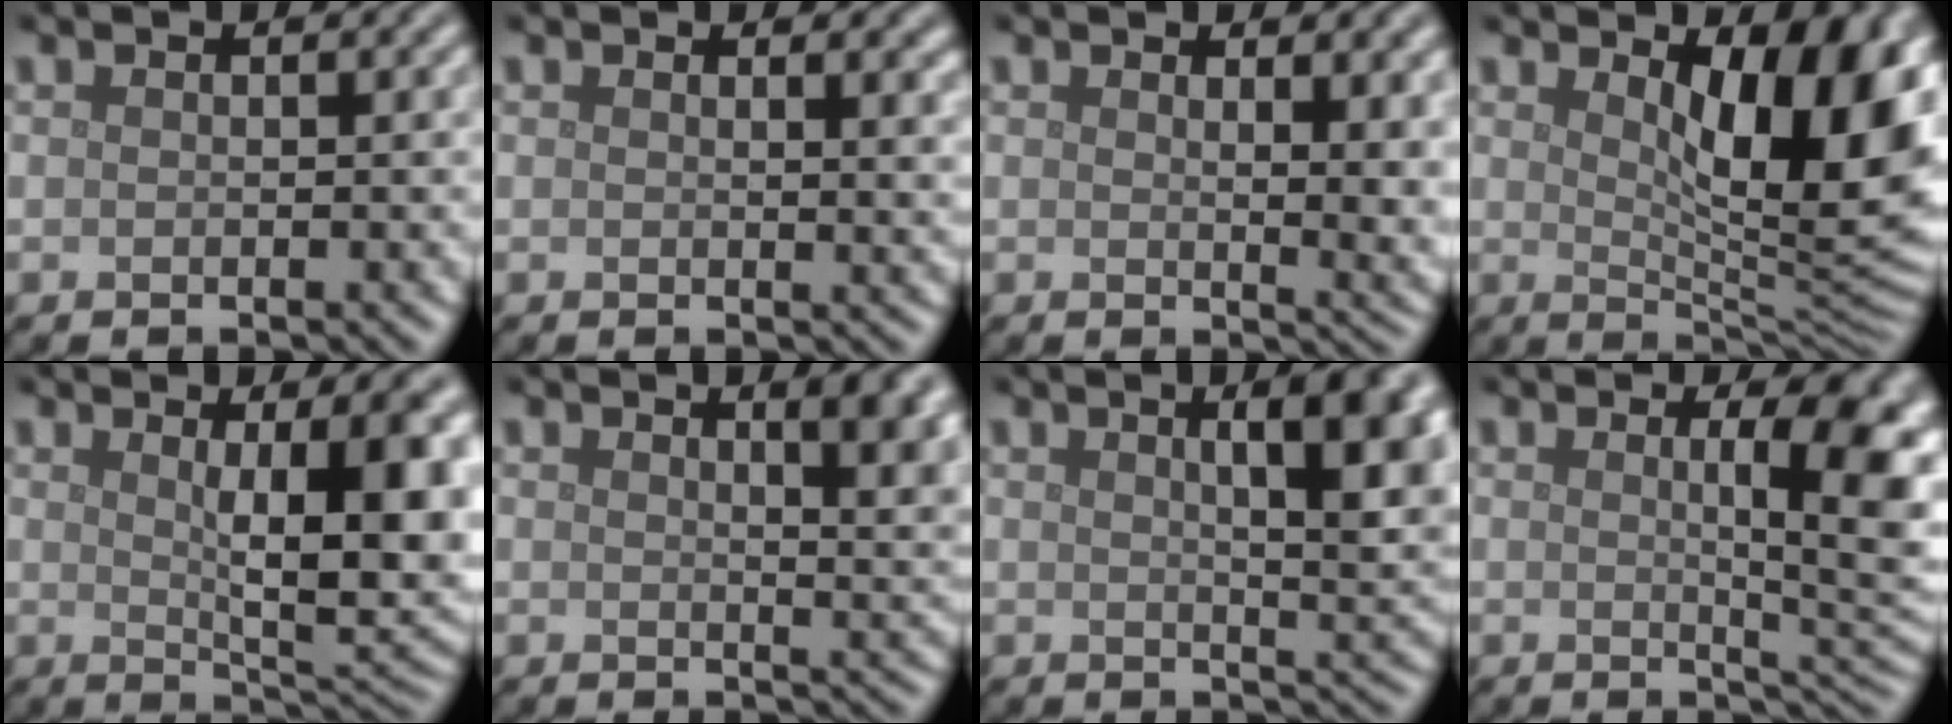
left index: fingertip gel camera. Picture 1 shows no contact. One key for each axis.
{"total": 2.0, "fx": 1.1, "fy": 0.8, "fz": 1.4, "tx": -0.006, "ty": 0.001, "tz": 0.016}
{"total": 4.3, "fx": 1.8, "fy": 1.6, "fz": 3.6, "tx": -0.035, "ty": -0.004, "tz": 0.031}
{"total": 10.4, "fx": 2.8, "fy": 3.6, "fz": 9.4, "tx": -0.123, "ty": -0.012, "tz": 0.048}
{"total": 9.0, "fx": 1.5, "fy": 2.6, "fz": 8.5, "tx": -0.117, "ty": -0.007, "tz": 0.030}
{"total": 5.6, "fx": 2.3, "fy": 2.2, "fz": 4.6, "tx": -0.031, "ty": 0.006, "tz": 0.026}
{"total": 8.2, "fx": 2.4, "fy": 2.6, "fz": 7.4, "tx": -0.069, "ty": 0.013, "tz": 0.029}
{"total": 7.6, "fx": 1.2, "fy": 1.9, "fz": 7.3, "tx": -0.091, "ty": 0.000, "tz": 0.018}